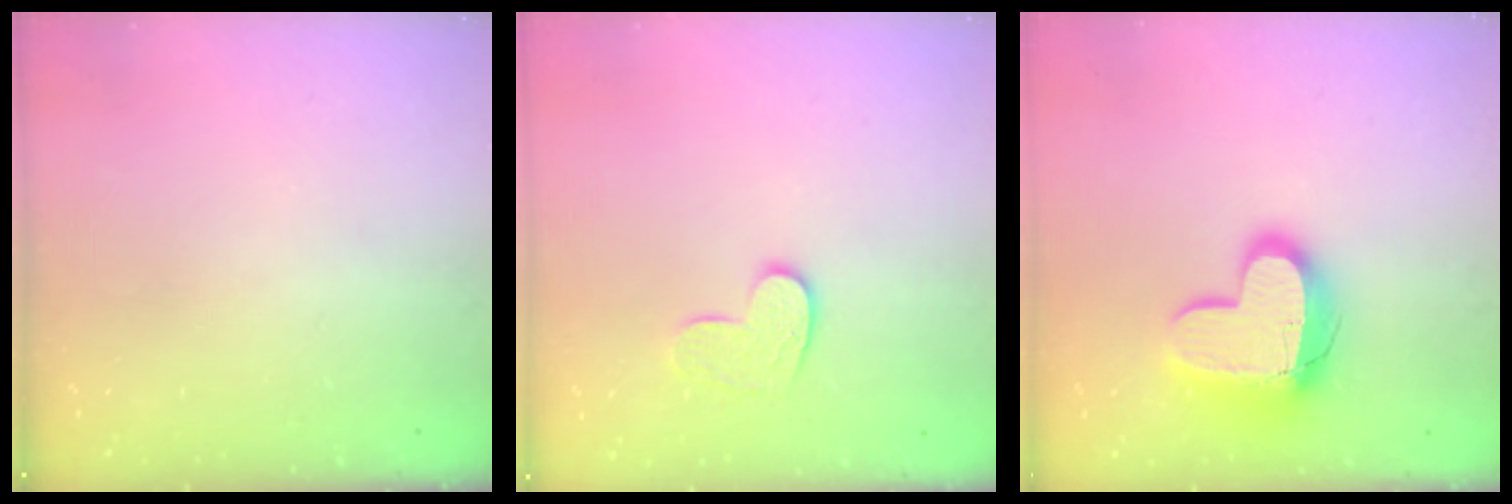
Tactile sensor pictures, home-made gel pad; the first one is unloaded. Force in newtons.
{"total": 9.5, "press": 9.5, "slide": 0.6}
{"total": 15.2, "press": 15.2, "slide": 1.4}